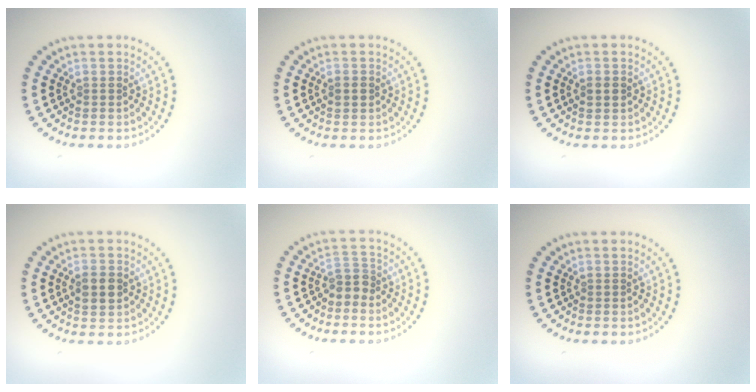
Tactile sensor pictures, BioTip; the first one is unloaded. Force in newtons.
{"total": 1.2, "press": 1.2, "slide": 0.0}
{"total": 1.3, "press": 1.3, "slide": 0.1}
{"total": 2.6, "press": 2.6, "slide": 0.1}
{"total": 1.9, "press": 1.5, "slide": 1.2}
{"total": 0.0}